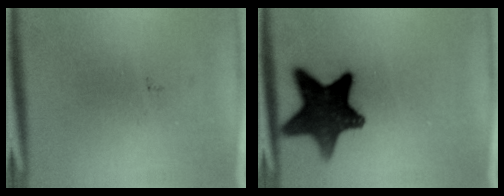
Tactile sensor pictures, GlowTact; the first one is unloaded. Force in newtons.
{"total": 14.4}